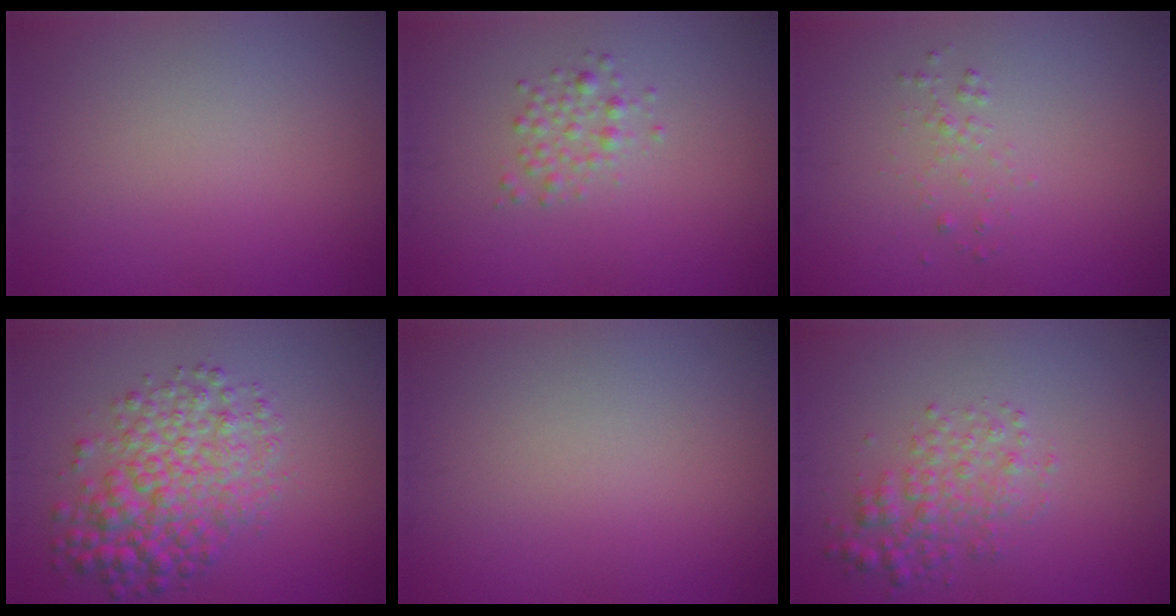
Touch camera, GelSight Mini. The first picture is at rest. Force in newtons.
{"total": 1.7, "press": 1.7, "slide": 0.0}
{"total": 0.9, "press": 0.9, "slide": 0.0}
{"total": 6.2, "press": 6.2, "slide": 0.1}
{"total": 0.0}
{"total": 2.9, "press": 2.9, "slide": 0.0}